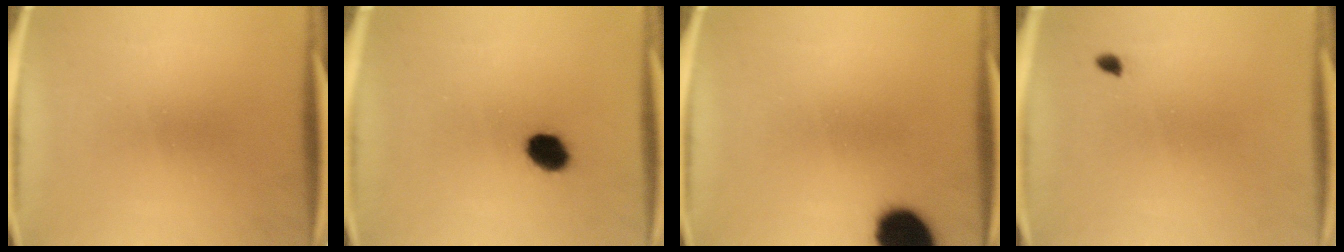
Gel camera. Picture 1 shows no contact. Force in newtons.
{"total": 5.6}
{"total": 12.6}
{"total": 0.9}